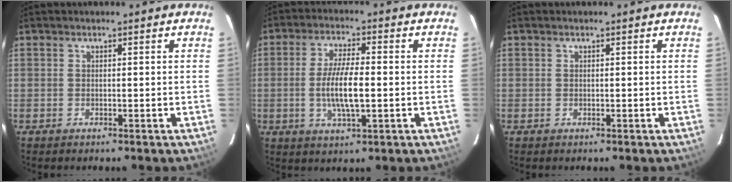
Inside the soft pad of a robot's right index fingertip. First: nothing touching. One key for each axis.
{"total": 8.1, "fx": -1.1, "fy": 2.0, "fz": 7.8, "tx": -0.152, "ty": -0.004, "tz": -0.021}
{"total": 0.0}